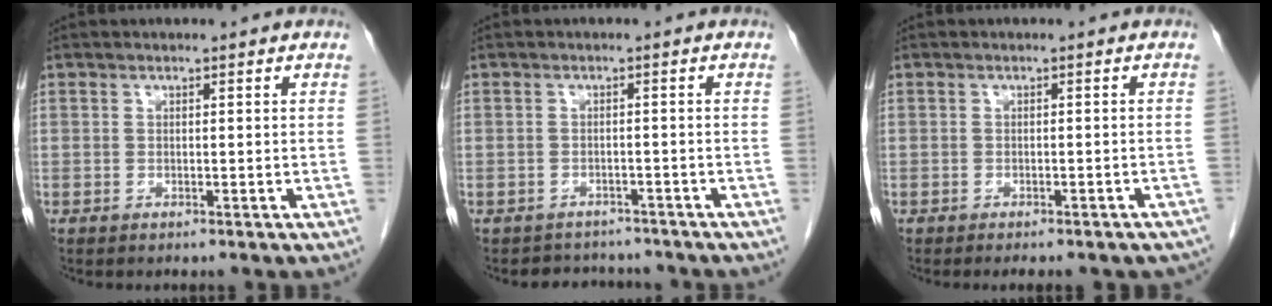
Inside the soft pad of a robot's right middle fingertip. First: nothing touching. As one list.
[{"total": 4.4, "force": [-4.1, 1.6, -0.1], "torque": [0.000, 0.006, -0.054]}, {"total": 8.7, "force": [-7.6, 2.5, 3.5], "torque": [-0.036, -0.003, -0.076]}]